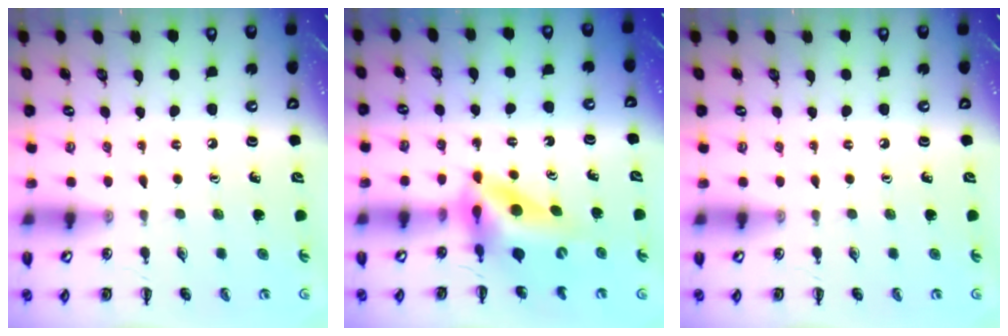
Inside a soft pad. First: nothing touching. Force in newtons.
{"total": 9.6, "press": 9.1, "slide": 3.0}
{"total": 0.0}